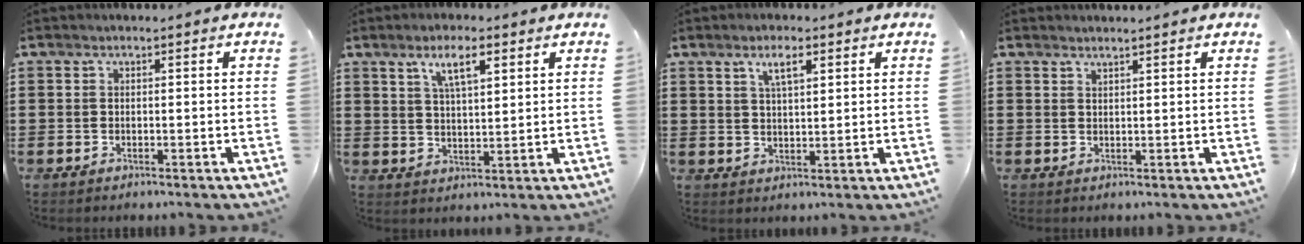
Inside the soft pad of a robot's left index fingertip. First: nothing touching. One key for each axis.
{"total": 5.9, "fx": 3.4, "fy": 1.6, "fz": 4.5, "tx": -0.082, "ty": 0.001, "tz": 0.054}
{"total": 2.9, "fx": 1.7, "fy": 0.9, "fz": 2.1, "tx": -0.037, "ty": 0.001, "tz": 0.028}
{"total": 1.2, "fx": 1.2, "fy": -0.1, "fz": 0.3, "tx": -0.008, "ty": -0.002, "tz": 0.024}